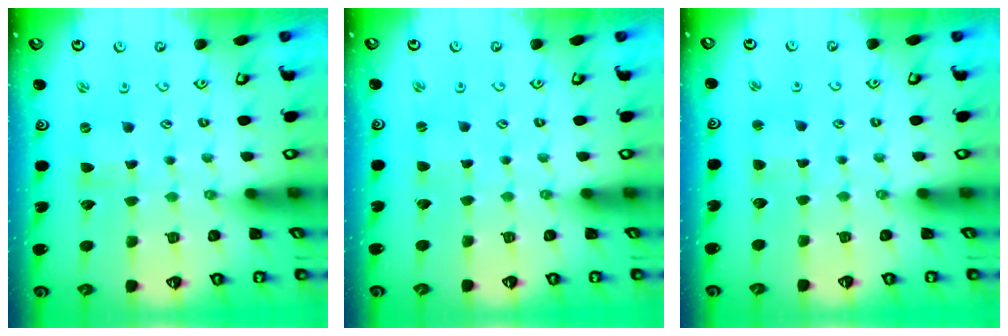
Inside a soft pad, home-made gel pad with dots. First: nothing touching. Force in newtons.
{"total": 0.6, "press": 0.6, "slide": 0.0}
{"total": 1.9, "press": 1.9, "slide": 0.3}